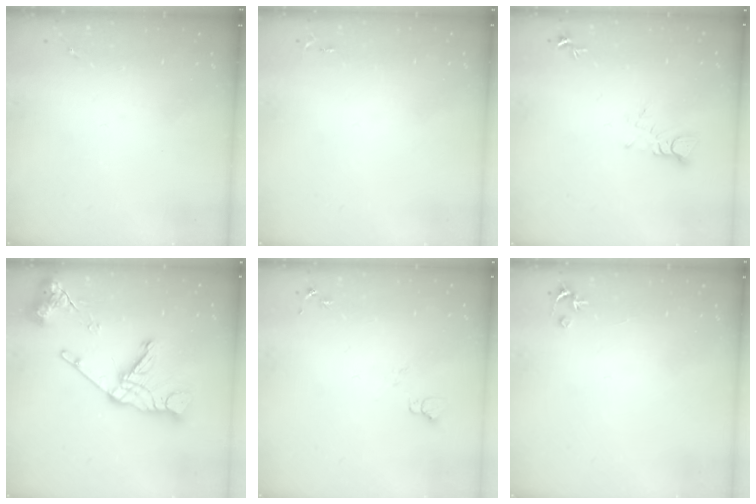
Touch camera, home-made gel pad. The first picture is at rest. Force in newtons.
{"total": 2.6, "press": 2.6, "slide": 0.3}
{"total": 4.0, "press": 4.0, "slide": 0.3}
{"total": 18.1, "press": 18.0, "slide": 2.1}
{"total": 4.5, "press": 4.5, "slide": 0.4}
{"total": 2.5, "press": 2.5, "slide": 0.2}